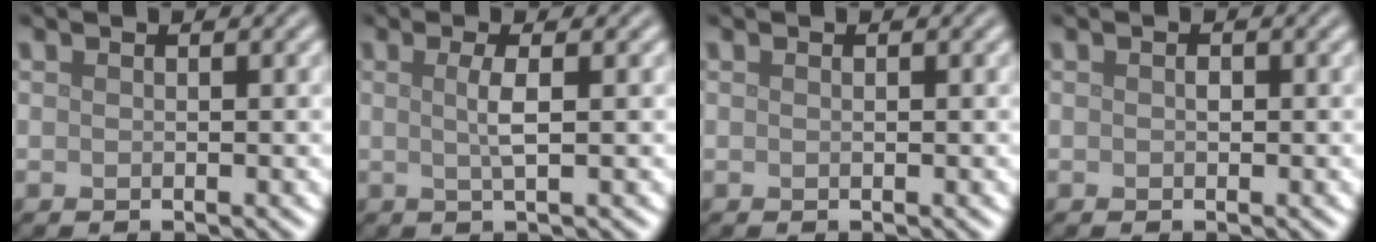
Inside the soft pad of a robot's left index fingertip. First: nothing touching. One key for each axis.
{"total": 2.0, "fx": 0.2, "fy": 0.4, "fz": 2.0, "tx": -0.038, "ty": 0.002, "tz": 0.000}
{"total": 0.0}
{"total": 0.6, "fx": 0.0, "fy": 0.4, "fz": 0.4, "tx": -0.008, "ty": 0.000, "tz": -0.001}